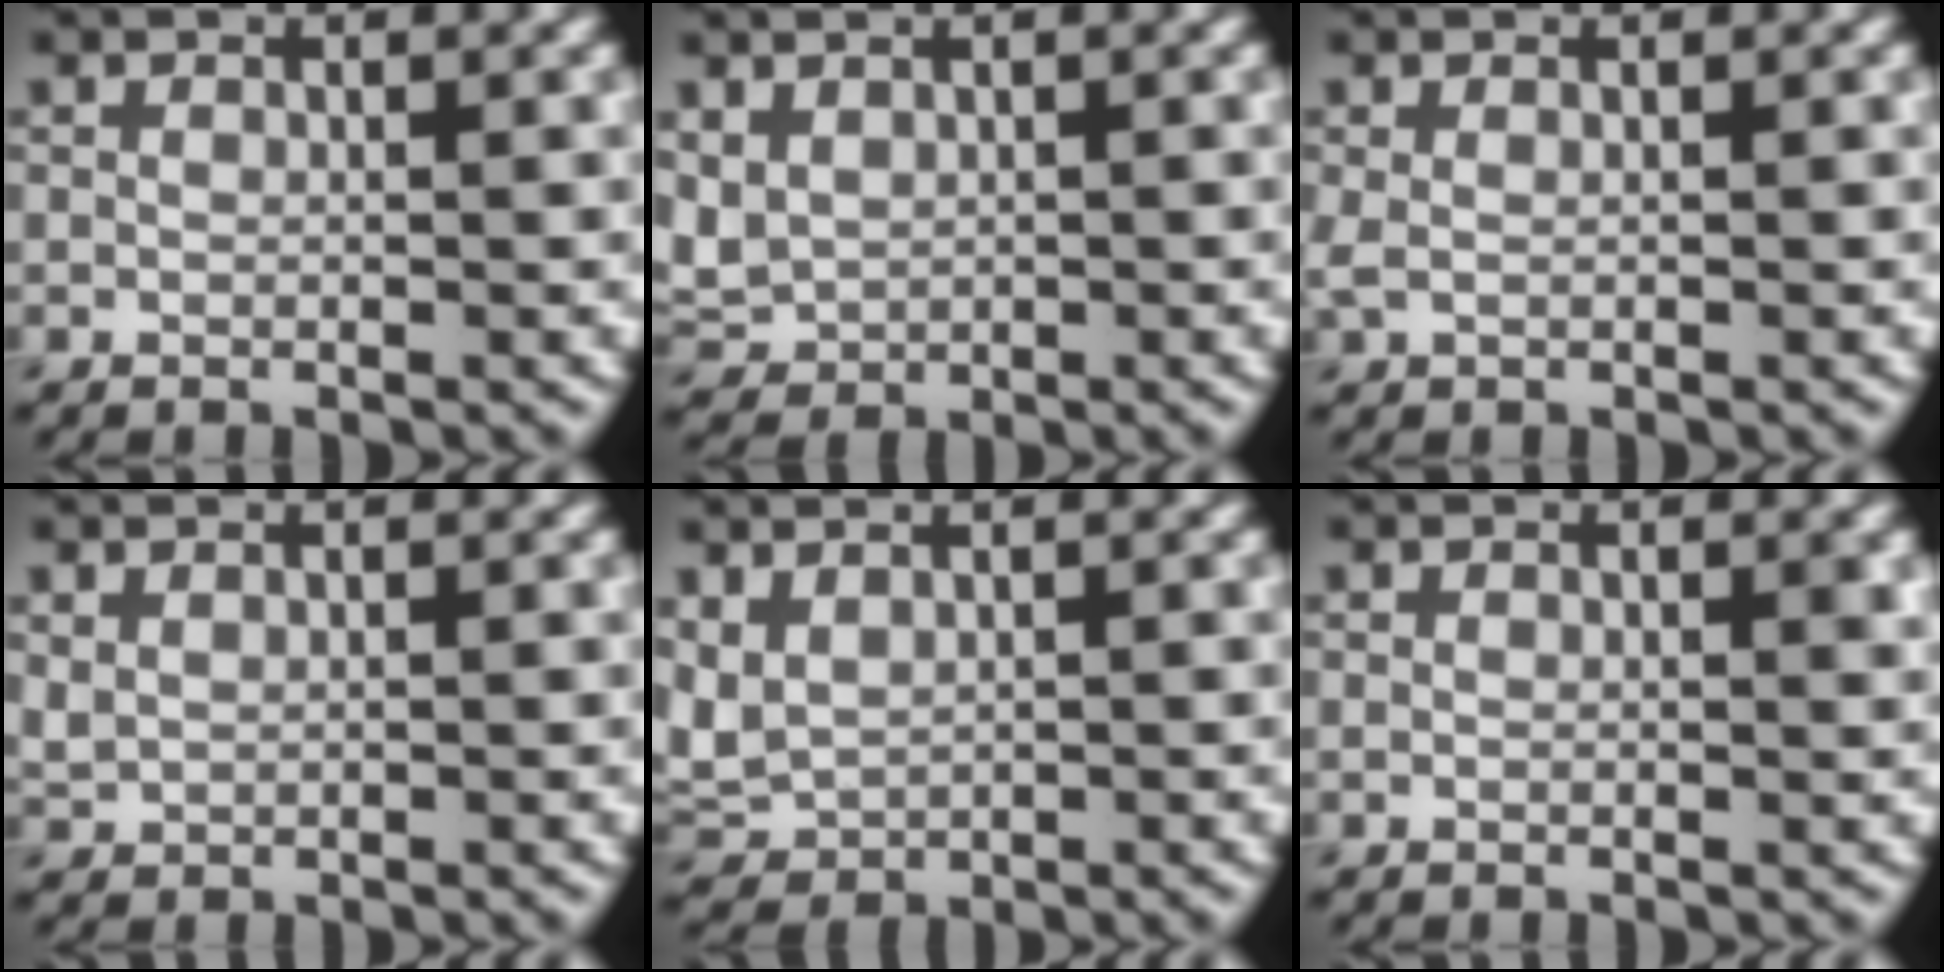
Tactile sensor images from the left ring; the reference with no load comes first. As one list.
[{"total": 2.7, "force": [0.5, 2.1, 1.5], "torque": [-0.041, -0.002, 0.014]}, {"total": 0.8, "force": [0.1, 0.4, 0.7], "torque": [-0.019, 0.002, 0.001]}, {"total": 0.8, "force": [0.5, 0.5, 0.4], "torque": [-0.012, -0.001, 0.014]}, {"total": 2.8, "force": [0.8, 2.0, 1.8], "torque": [-0.052, -0.001, 0.021]}, {"total": 0.7, "force": [0.3, 0.2, 0.6], "torque": [-0.007, -0.001, 0.004]}]